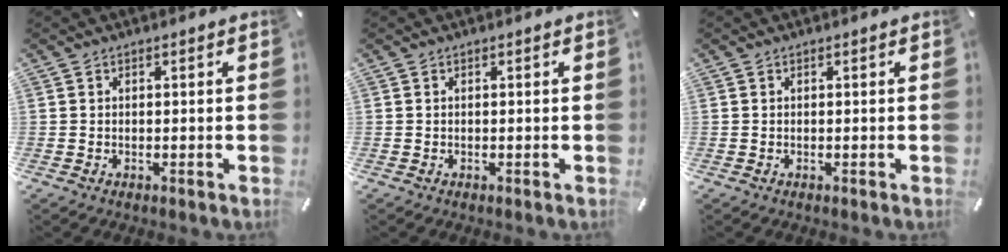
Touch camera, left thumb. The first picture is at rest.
{"total": 0.0}
{"total": 0.0}